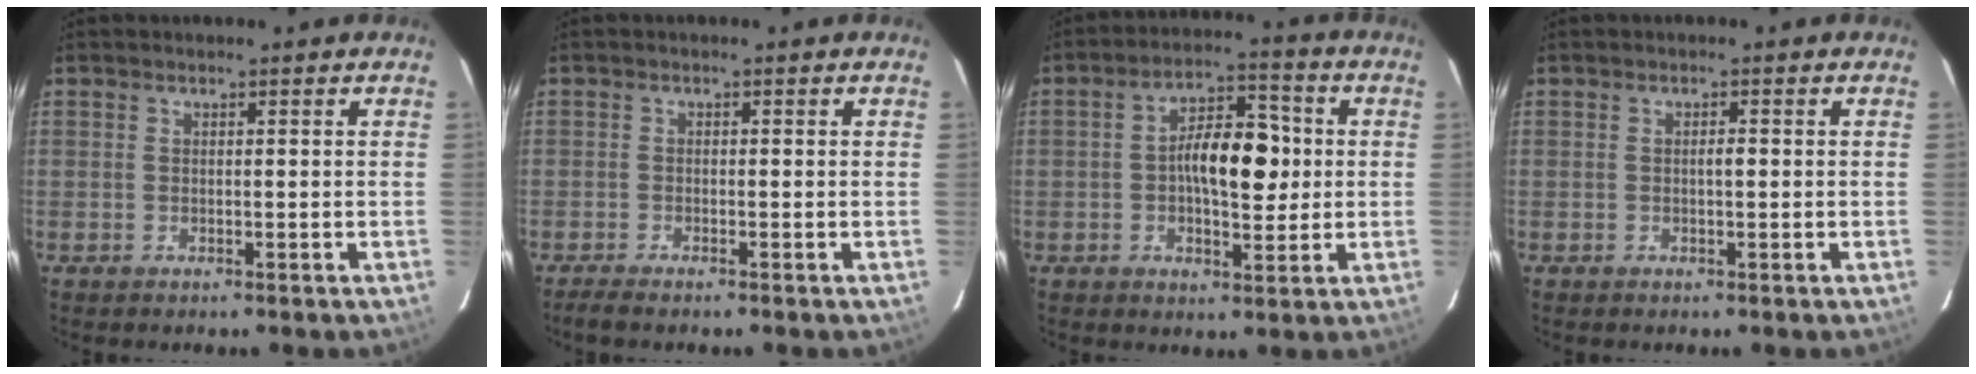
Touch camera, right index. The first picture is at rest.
{"total": 2.4, "force": [-1.9, 0.3, 1.3], "torque": [-0.025, -0.006, -0.030]}
{"total": 9.9, "force": [0.2, 4.1, 9.1], "torque": [-0.153, 0.022, 0.004]}
{"total": 0.9, "force": [-0.1, 0.2, 0.9], "torque": [-0.015, 0.001, -0.002]}